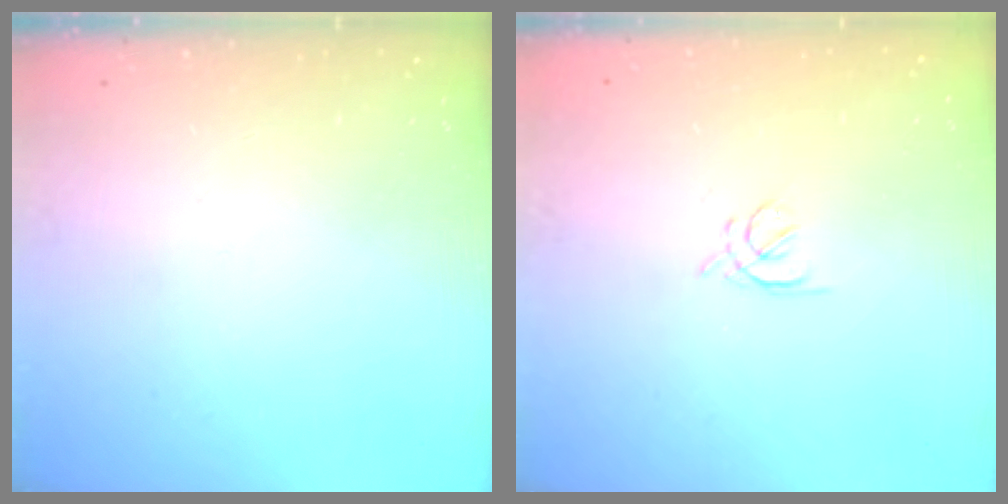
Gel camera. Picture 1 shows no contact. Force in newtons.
{"total": 2.8, "press": 2.8, "slide": 0.7}